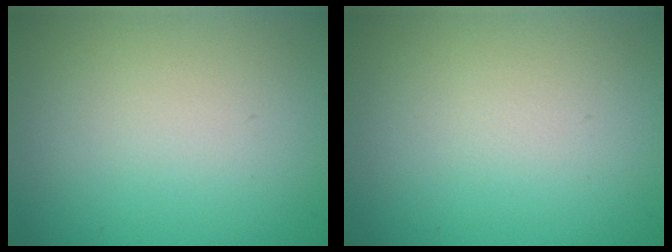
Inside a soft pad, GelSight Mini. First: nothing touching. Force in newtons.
{"total": 0.0}